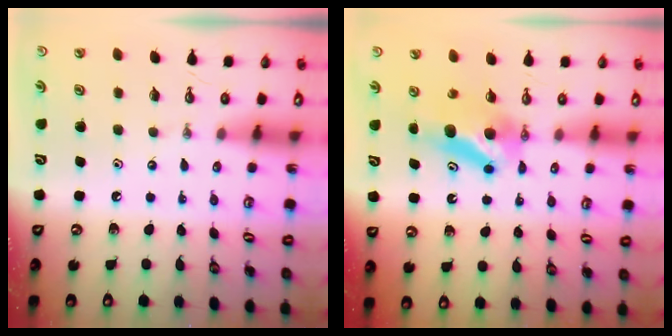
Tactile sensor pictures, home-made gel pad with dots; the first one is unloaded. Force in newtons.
{"total": 7.6, "press": 7.1, "slide": 2.6}